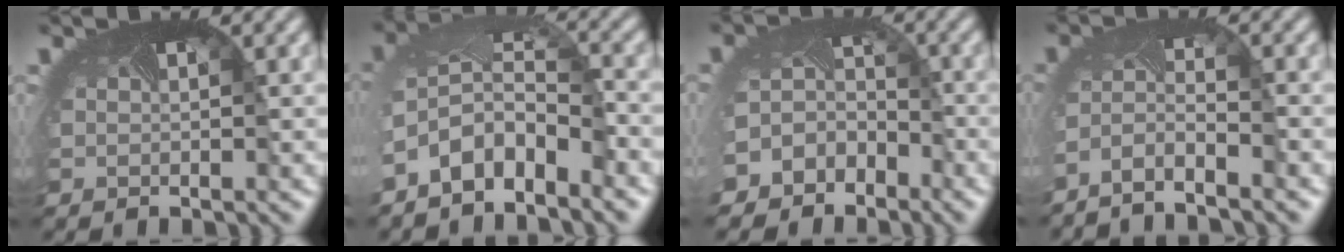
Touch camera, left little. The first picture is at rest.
{"total": 5.5, "force": [-3.5, 2.6, 3.3], "torque": [-0.088, -0.006, -0.071]}
{"total": 5.0, "force": [-3.6, 3.5, -0.1], "torque": [-0.001, -0.003, -0.050]}
{"total": 2.8, "force": [-2.6, 0.1, 1.2], "torque": [-0.042, -0.010, -0.055]}